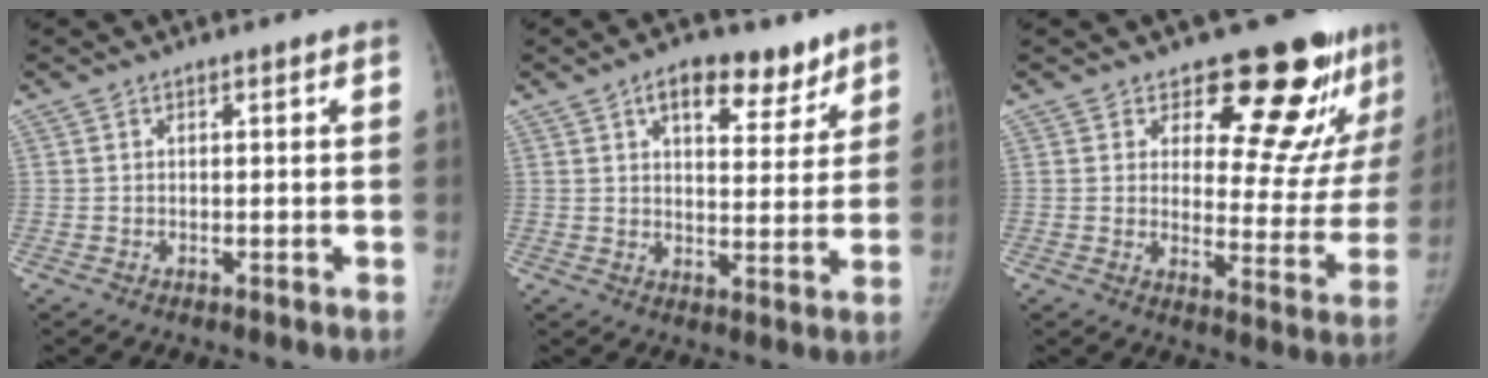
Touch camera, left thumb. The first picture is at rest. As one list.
[{"total": 10.7, "force": [6.6, 5.5, 6.3], "torque": [-0.055, -0.030, 0.097]}, {"total": 17.2, "force": [13.0, 7.3, 8.6], "torque": [-0.048, -0.103, 0.158]}]